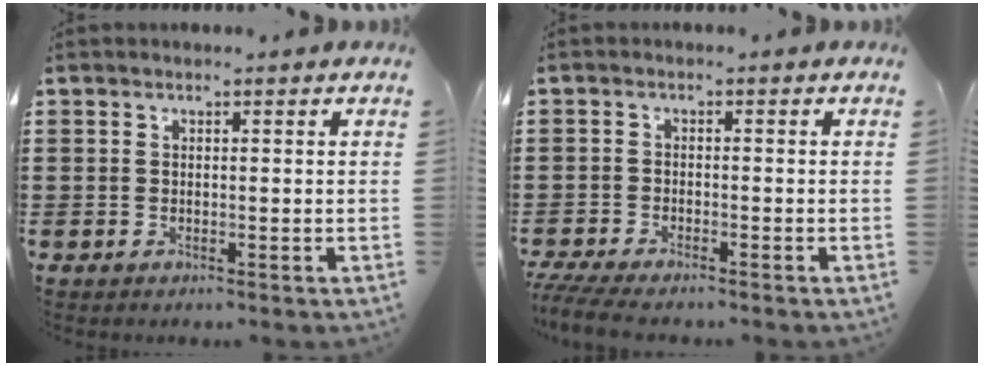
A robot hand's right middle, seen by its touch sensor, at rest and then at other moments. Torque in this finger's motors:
{"motor_torque": [1.18, -0.07, 0.41, 0.20]}